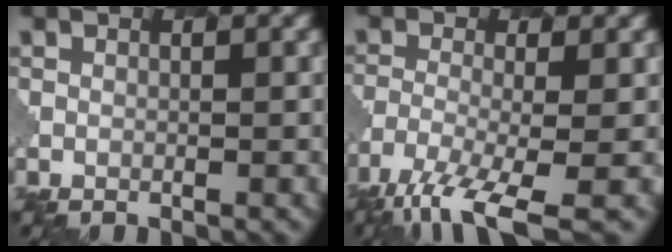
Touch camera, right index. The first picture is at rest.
{"total": 7.7, "force": [-5.0, 2.0, 5.5], "torque": [-0.101, -0.015, -0.097]}